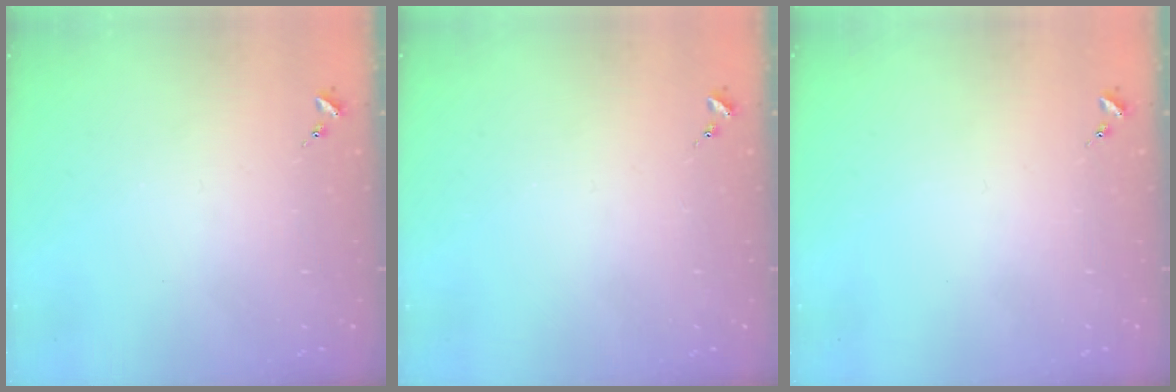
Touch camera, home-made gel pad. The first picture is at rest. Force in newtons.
{"total": 0.0}
{"total": 0.0}